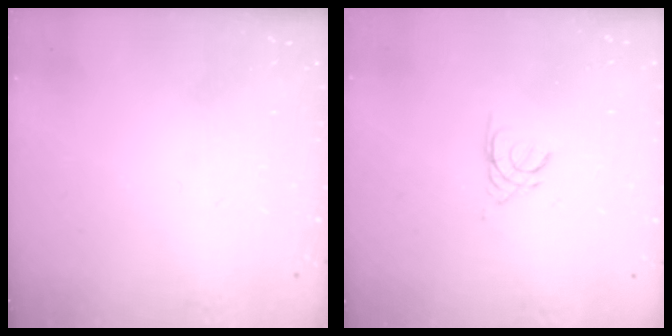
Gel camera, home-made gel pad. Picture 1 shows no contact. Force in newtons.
{"total": 2.1, "press": 2.0, "slide": 0.4}